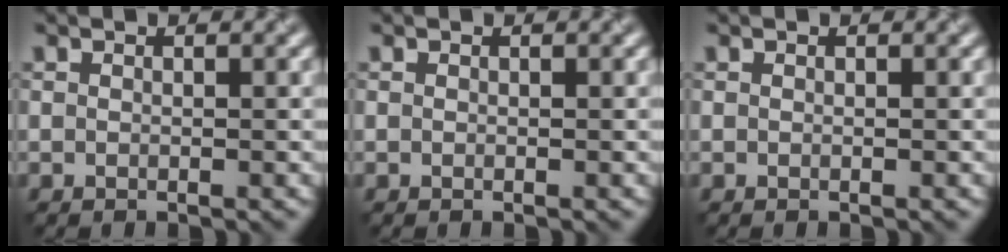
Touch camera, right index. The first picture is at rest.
{"total": 0.0}
{"total": 0.0}